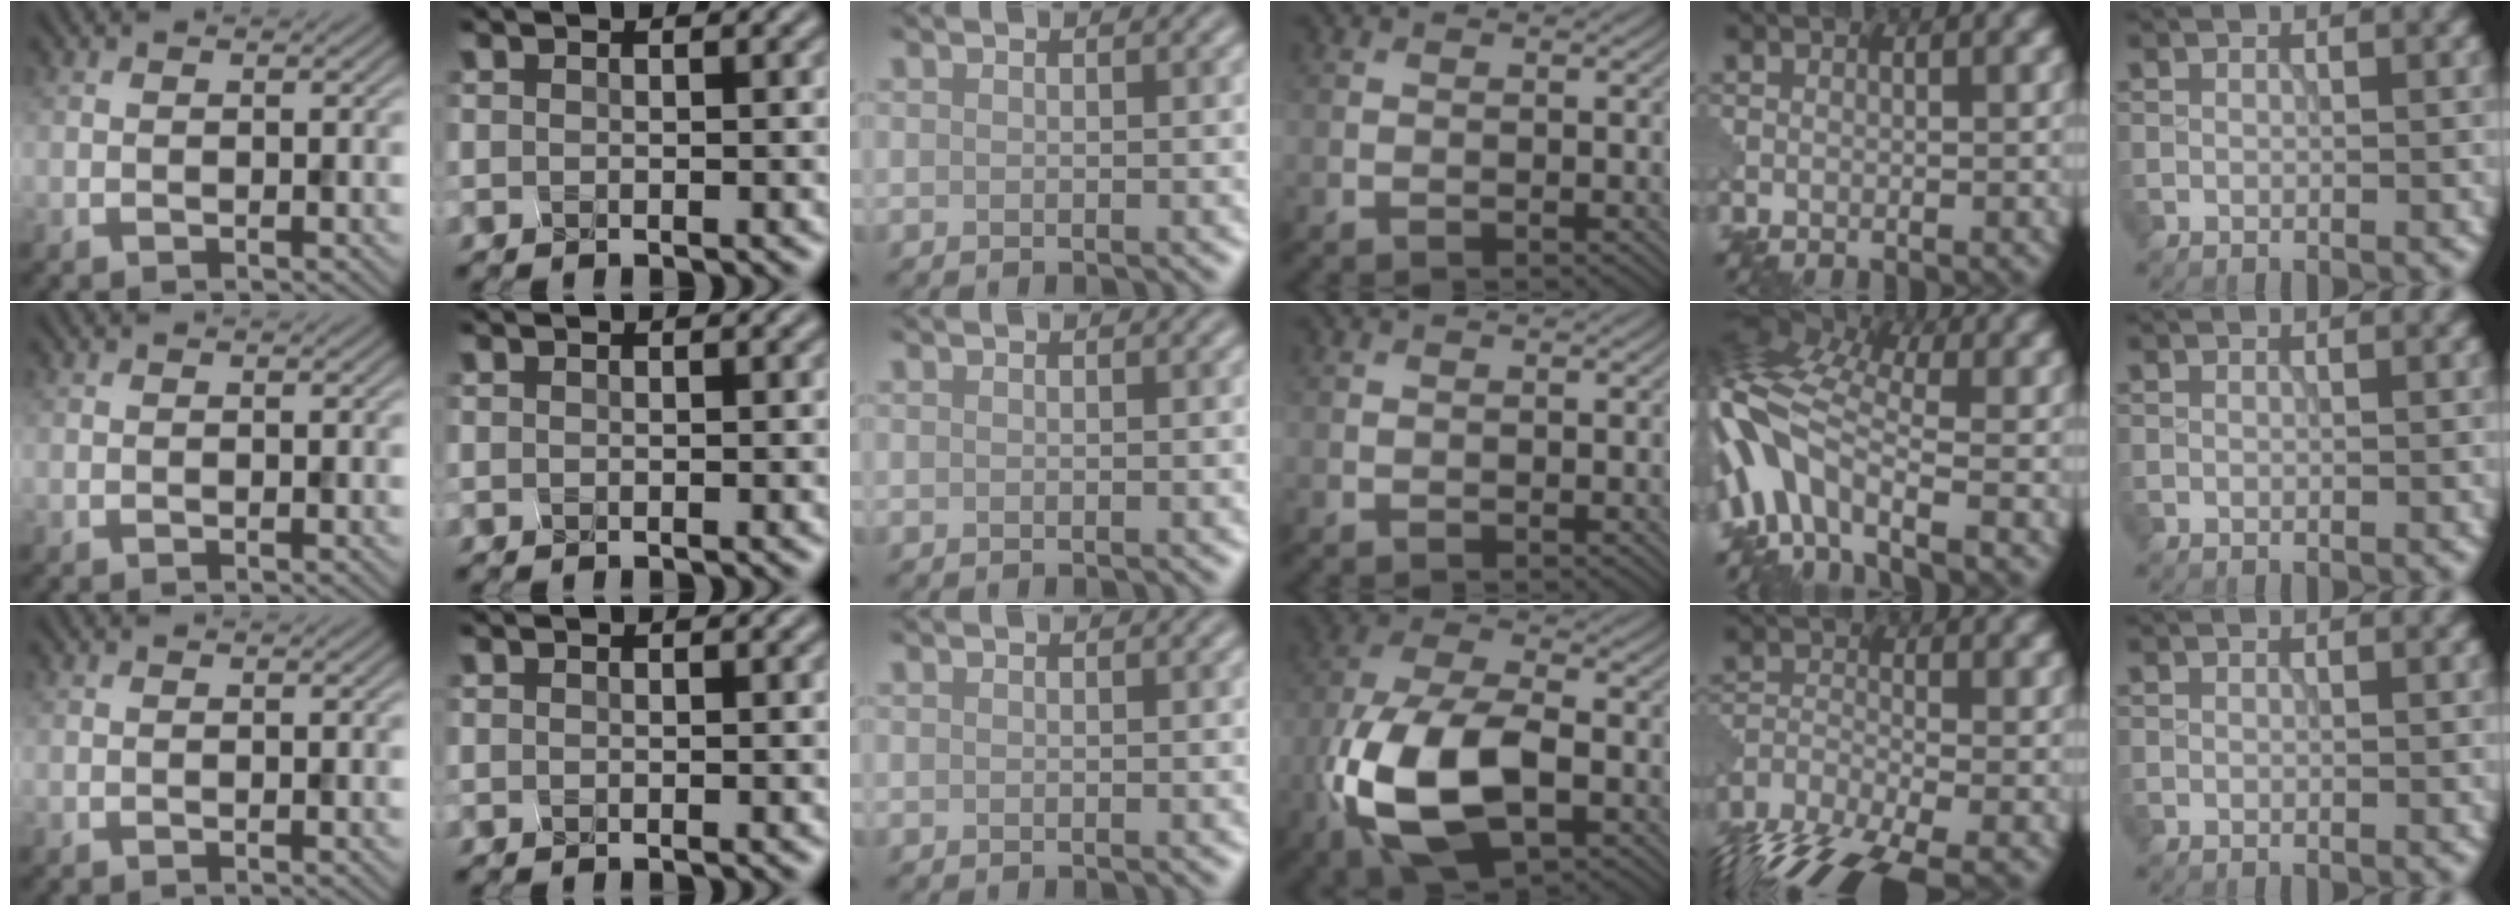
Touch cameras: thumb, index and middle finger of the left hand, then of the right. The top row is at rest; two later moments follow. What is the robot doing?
{"motion": "squeeze", "object": "clothespin"}